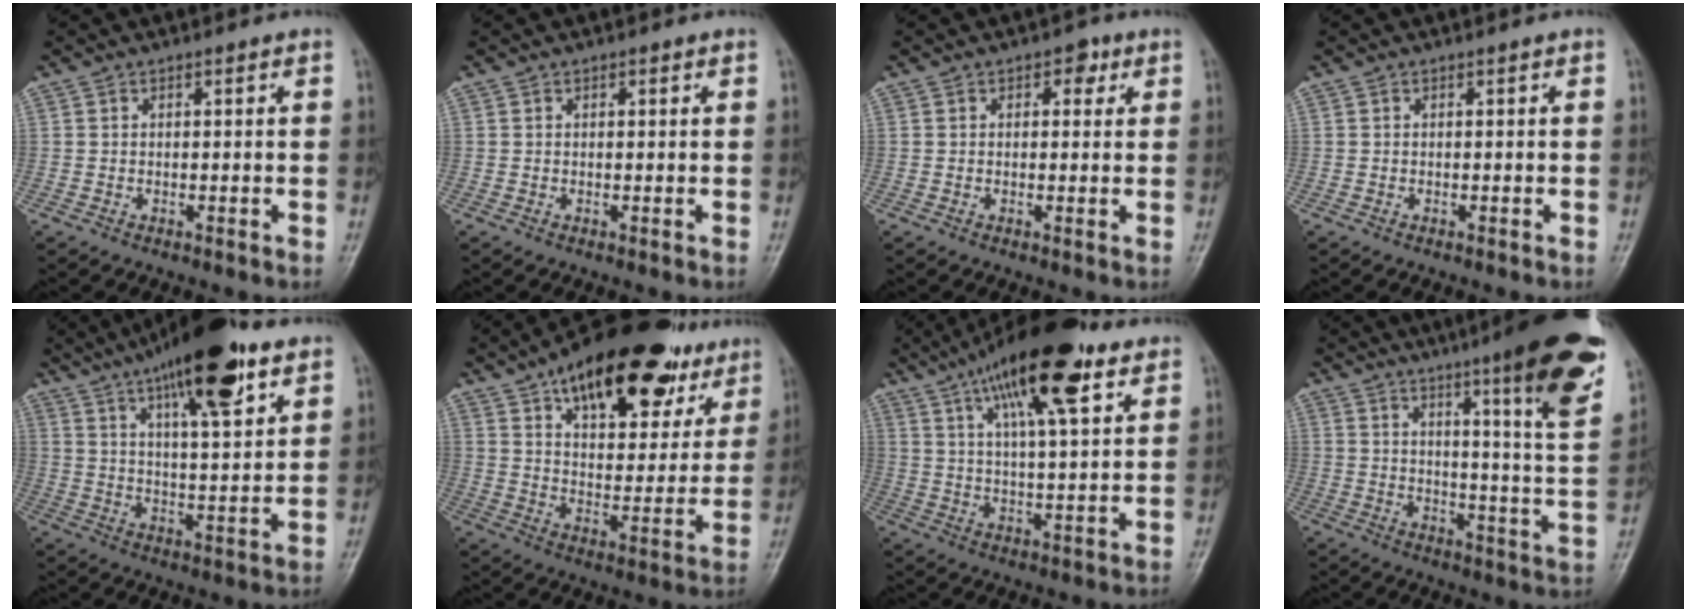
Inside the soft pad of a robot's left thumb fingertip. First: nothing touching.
{"total": 0.7, "force": [0.4, 0.4, 0.5], "torque": [-0.004, -0.001, 0.004]}
{"total": 2.9, "force": [1.3, 1.9, 1.8], "torque": [-0.004, 0.000, 0.012]}
{"total": 0.0}
{"total": 19.7, "force": [11.4, 5.6, 15.0], "torque": [-0.220, -0.035, 0.182]}
{"total": 26.1, "force": [15.9, 11.9, 16.9], "torque": [-0.212, -0.031, 0.239]}
{"total": 18.9, "force": [10.4, 5.5, 14.8], "torque": [-0.227, -0.020, 0.169]}
{"total": 21.8, "force": [12.9, 2.3, 17.4], "torque": [-0.214, -0.058, 0.171]}